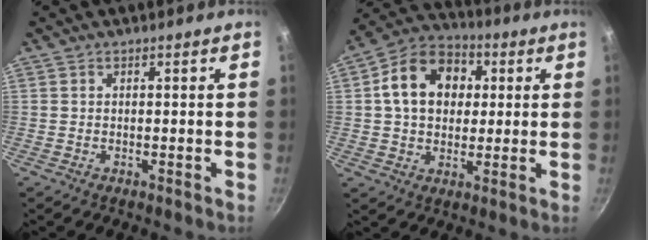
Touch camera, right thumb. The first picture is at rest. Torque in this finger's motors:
{"motor_torque": [0.39, 3.23, 0.90, -0.73, 0.12]}